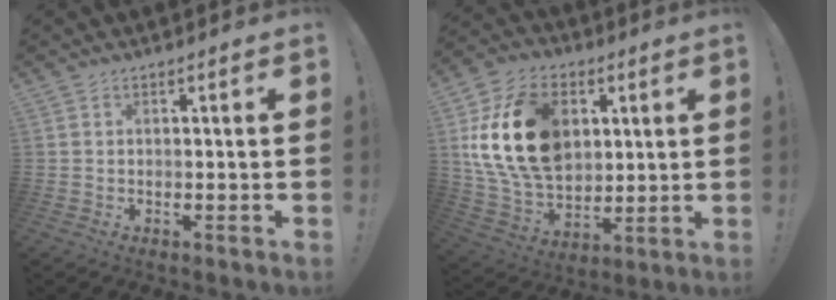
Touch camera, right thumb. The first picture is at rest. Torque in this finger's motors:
{"motor_torque": [0.53, 1.09, 2.26, 0.41, 0.75]}